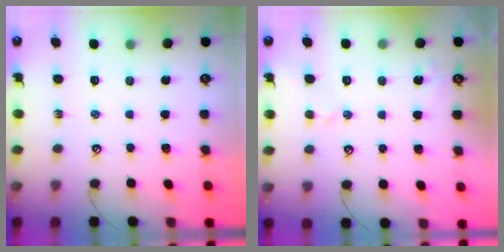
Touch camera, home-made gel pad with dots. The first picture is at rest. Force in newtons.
{"total": 3.0, "press": 3.0, "slide": 0.5}